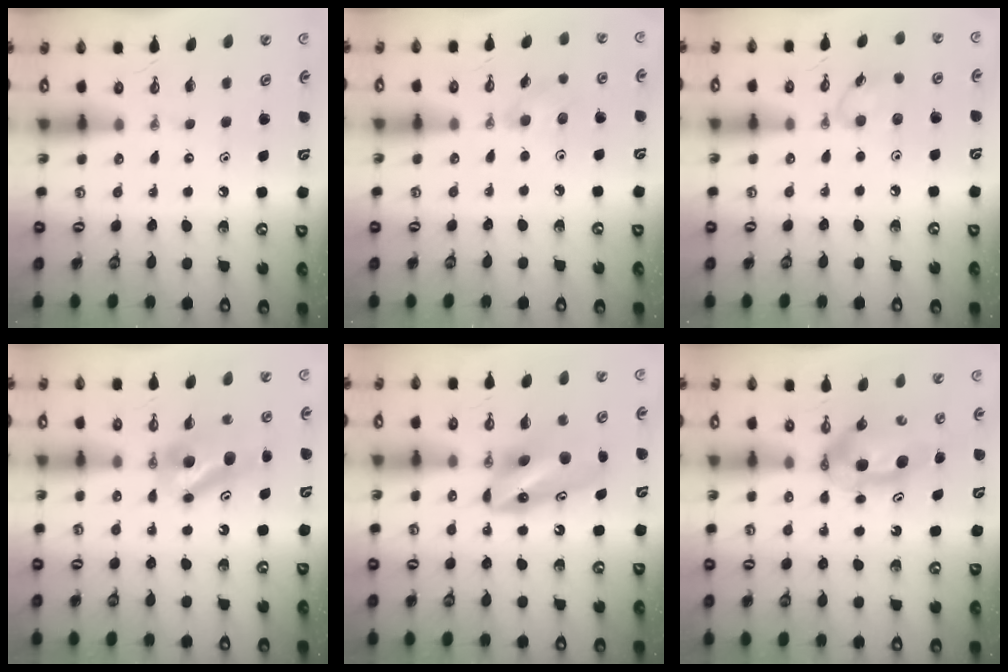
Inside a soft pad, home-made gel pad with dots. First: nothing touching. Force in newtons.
{"total": 5.7, "press": 5.4, "slide": 1.8}
{"total": 6.6, "press": 6.6, "slide": 0.8}
{"total": 6.6, "press": 6.5, "slide": 1.2}
{"total": 10.7, "press": 8.6, "slide": 6.3}
{"total": 5.1, "press": 5.1, "slide": 0.7}